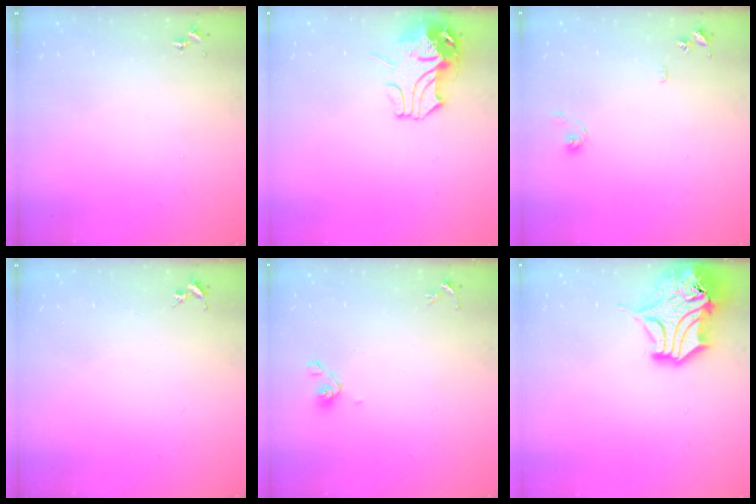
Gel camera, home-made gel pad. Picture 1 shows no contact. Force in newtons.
{"total": 11.7, "press": 11.5, "slide": 1.8}
{"total": 7.2, "press": 7.2, "slide": 0.7}
{"total": 0.0}
{"total": 5.9, "press": 5.4, "slide": 2.4}
{"total": 16.7, "press": 16.5, "slide": 2.5}